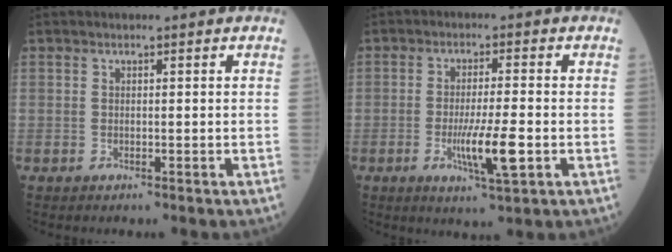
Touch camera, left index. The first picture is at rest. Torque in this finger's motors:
{"motor_torque": [1.35, 0.52, 0.43, 0.08]}